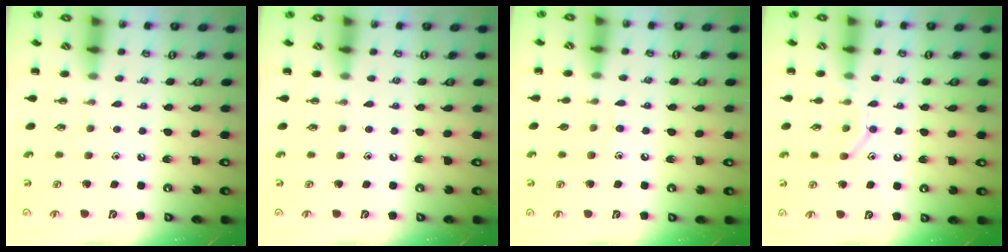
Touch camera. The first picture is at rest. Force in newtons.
{"total": 0.0}
{"total": 4.2, "press": 3.8, "slide": 1.7}
{"total": 9.5, "press": 9.4, "slide": 1.4}